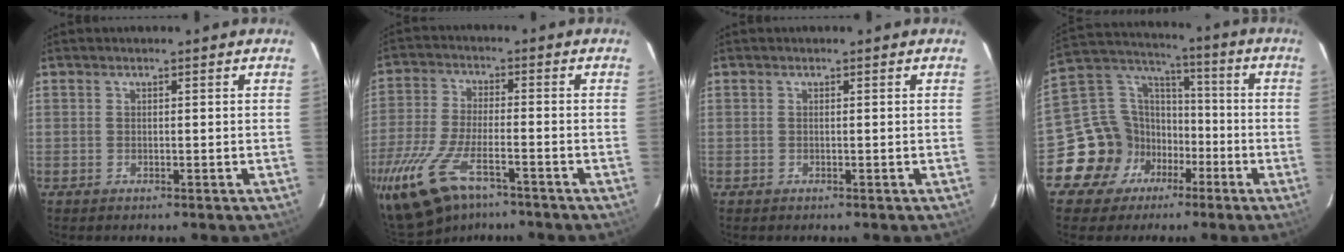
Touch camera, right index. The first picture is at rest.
{"total": 16.9, "force": [-11.2, 6.4, 10.9], "torque": [-0.240, -0.048, -0.206]}
{"total": 0.0}
{"total": 15.8, "force": [-6.8, 13.6, 4.5], "torque": [-0.116, 0.050, -0.111]}